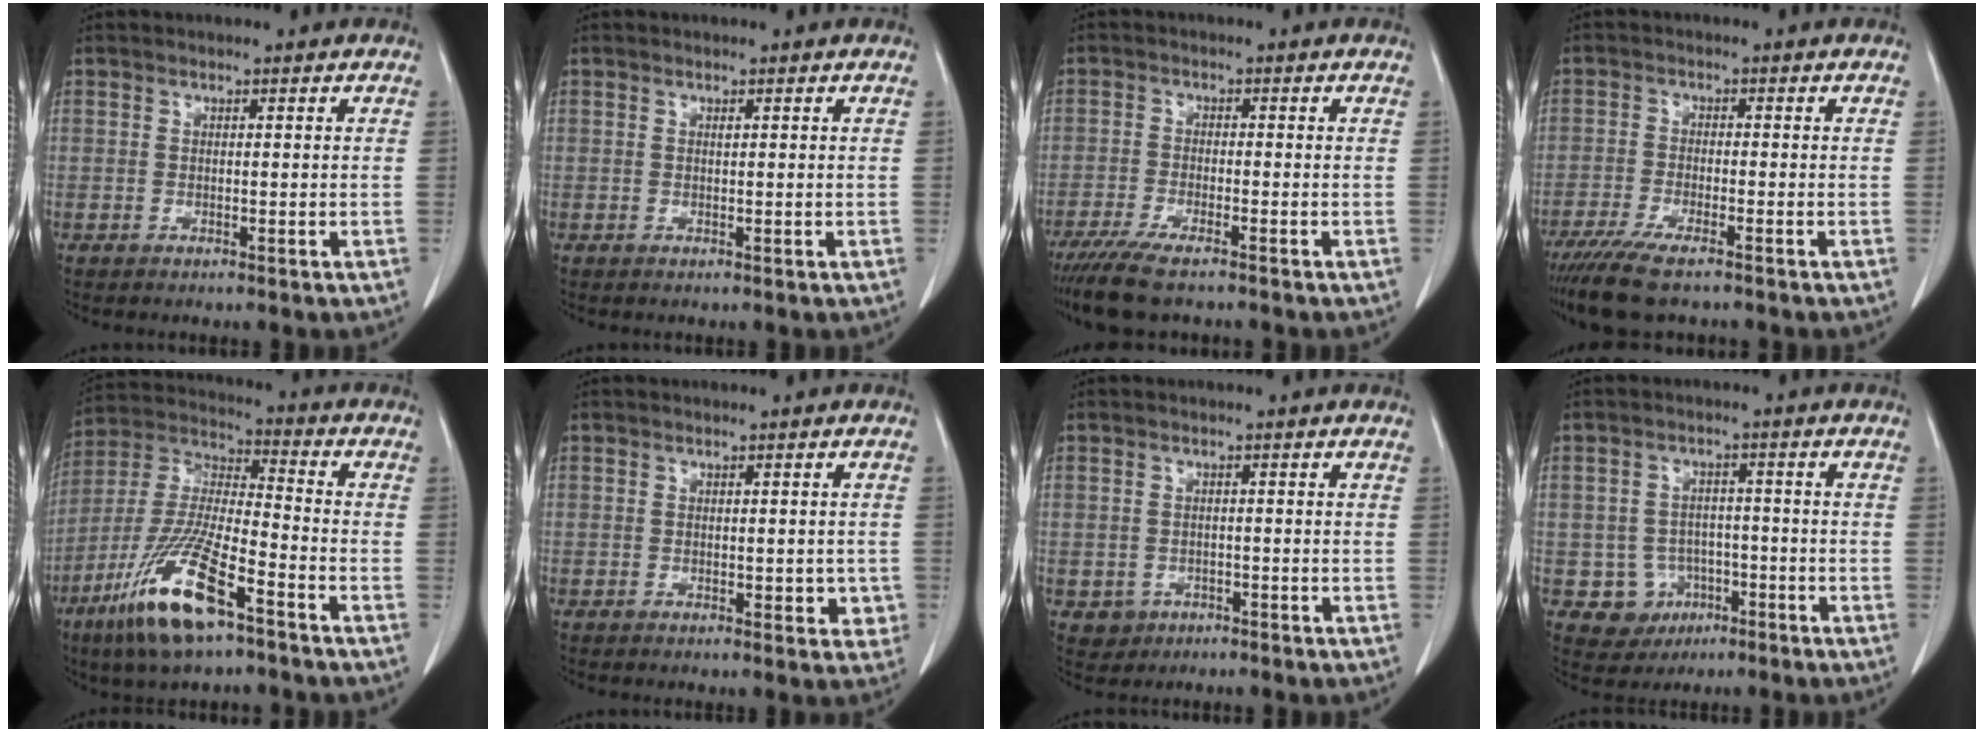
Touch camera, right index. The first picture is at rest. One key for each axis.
{"total": 0.0}
{"total": 7.0, "fx": -5.5, "fy": 0.7, "fz": 4.2, "tx": -0.072, "ty": -0.018, "tz": -0.093}
{"total": 7.7, "fx": -6.0, "fy": 0.8, "fz": 4.8, "tx": -0.083, "ty": -0.020, "tz": -0.100}
{"total": 16.2, "fx": -9.2, "fy": 2.8, "fz": 13.0, "tx": -0.279, "ty": -0.032, "tz": -0.173}
{"total": 3.3, "fx": -0.5, "fy": 2.0, "fz": 2.6, "tx": -0.016, "ty": 0.004, "tz": 0.000}
{"total": 2.4, "fx": -1.0, "fy": 2.1, "fz": 0.3, "tx": -0.001, "ty": 0.007, "tz": -0.011}
{"total": 5.5, "fx": -2.1, "fy": 5.1, "fz": 0.8, "tx": -0.007, "ty": 0.011, "tz": -0.024}